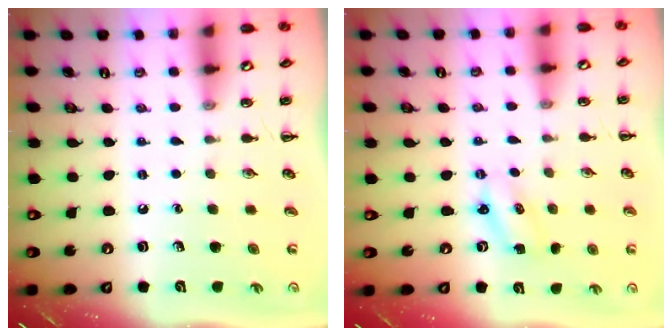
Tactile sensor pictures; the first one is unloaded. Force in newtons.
{"total": 2.1, "press": 2.1, "slide": 0.6}